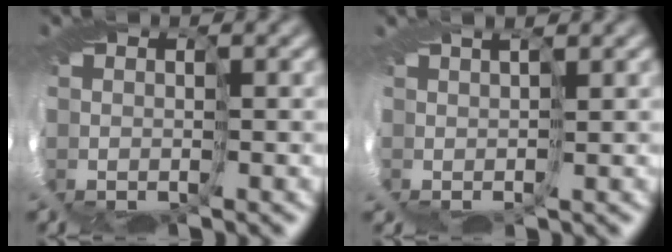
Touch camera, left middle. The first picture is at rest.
{"total": 2.8, "force": [1.4, -2.2, -0.9], "torque": [0.028, 0.023, 0.000]}